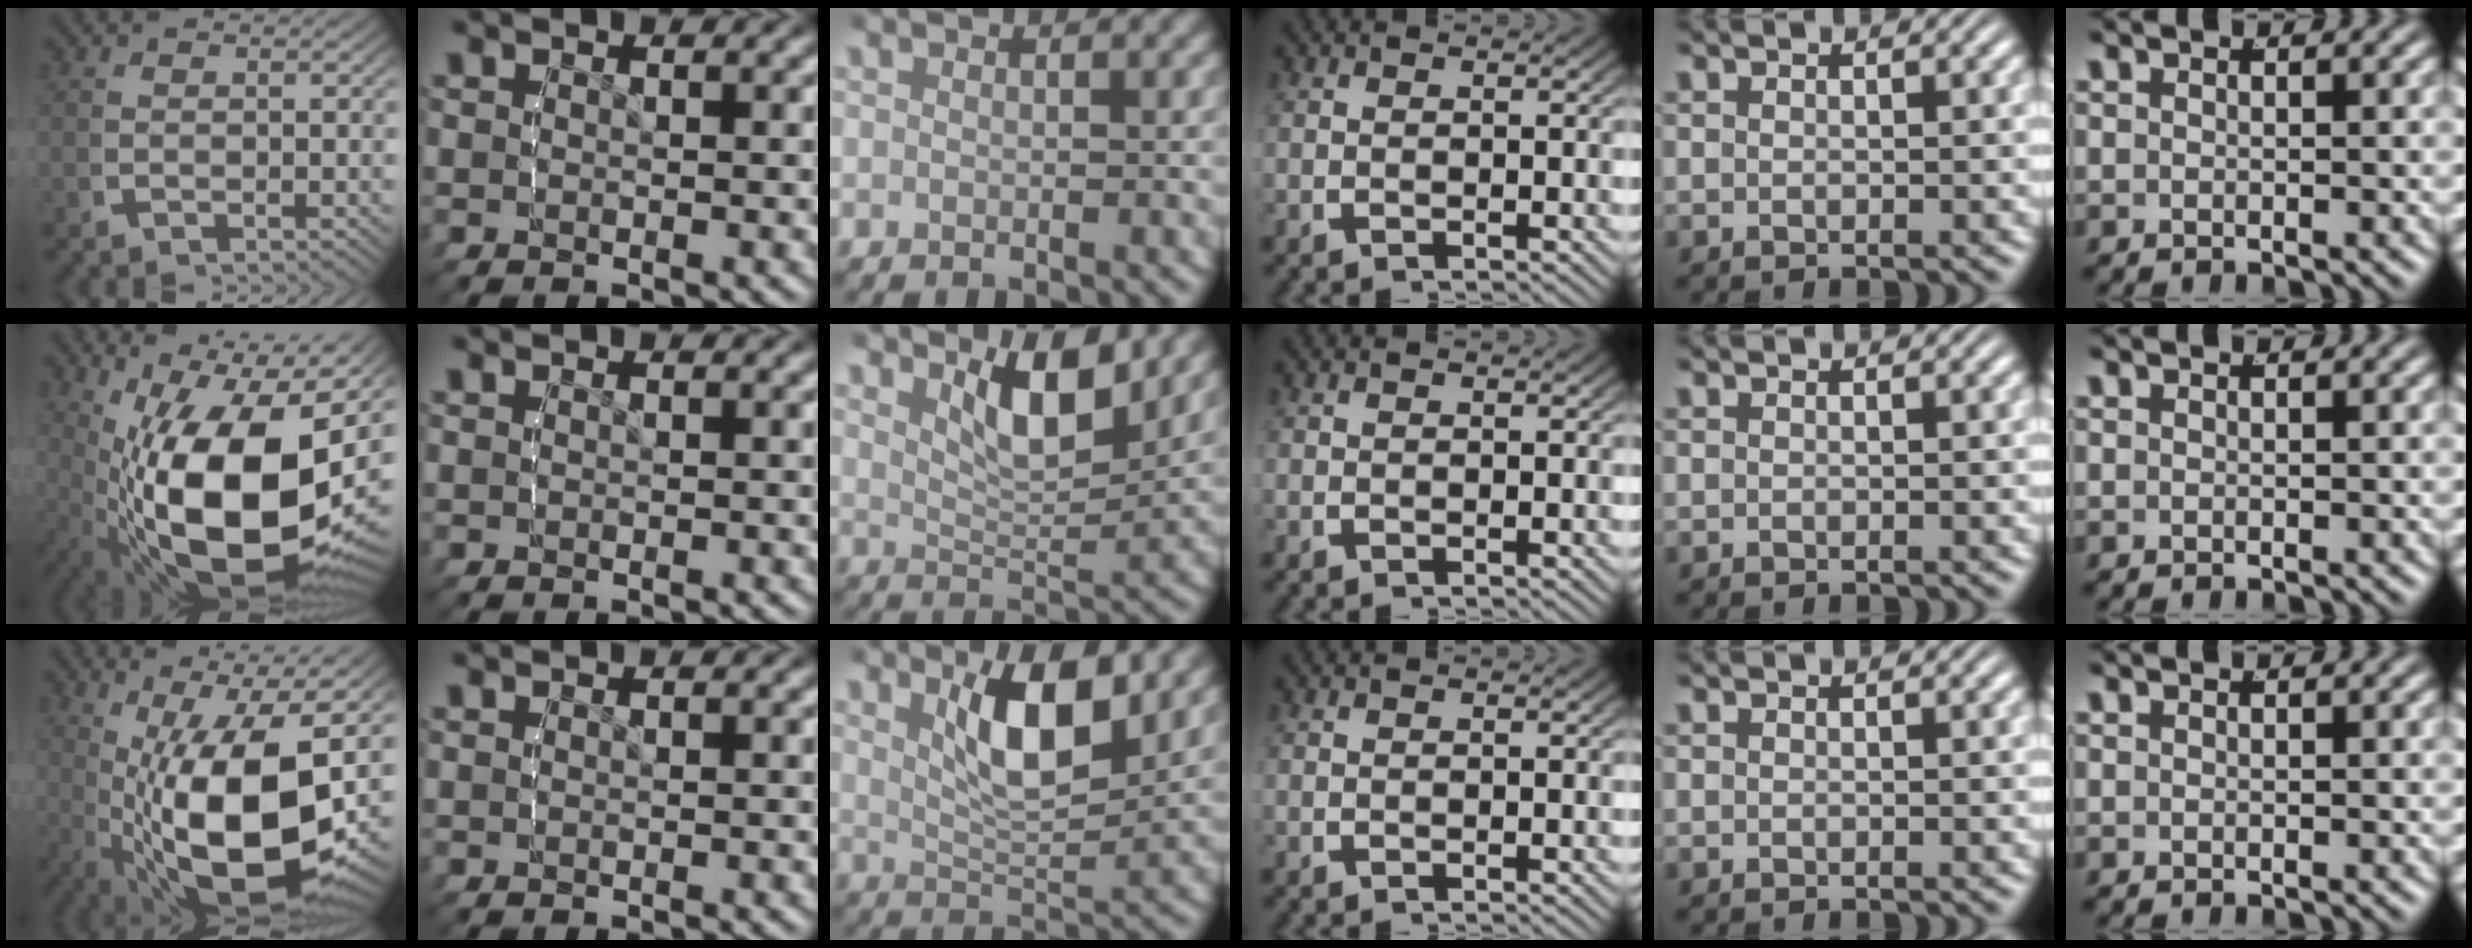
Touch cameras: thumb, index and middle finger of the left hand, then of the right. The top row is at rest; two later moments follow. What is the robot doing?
{"motion": "lift_and_place", "object": "glue stick"}